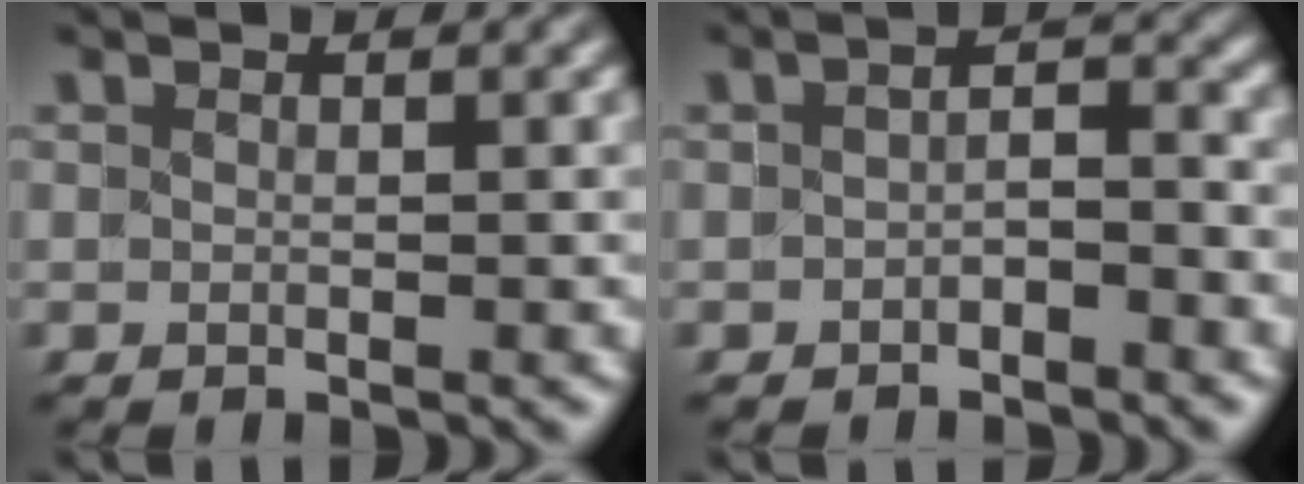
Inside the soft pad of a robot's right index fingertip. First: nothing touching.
{"total": 1.8, "force": [-1.1, 1.0, 1.1], "torque": [-0.007, -0.001, -0.023]}